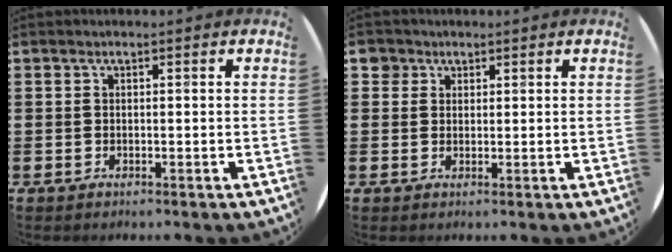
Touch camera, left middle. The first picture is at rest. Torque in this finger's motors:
{"motor_torque": [0.02, 0.00, -0.02, 0.00]}